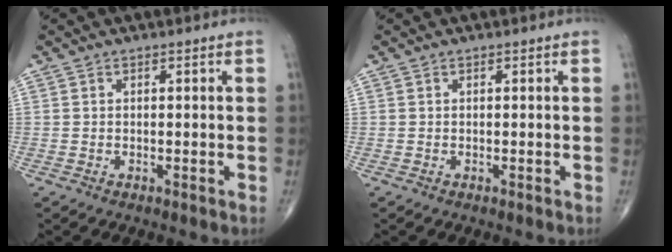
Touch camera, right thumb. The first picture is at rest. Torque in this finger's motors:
{"motor_torque": [0.00, 0.00, -0.02, -0.02, 0.00]}